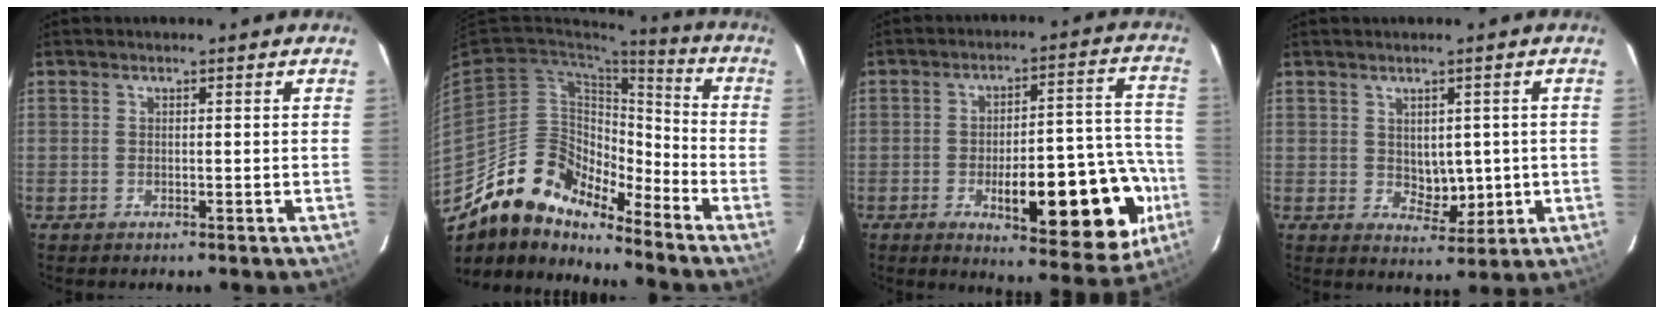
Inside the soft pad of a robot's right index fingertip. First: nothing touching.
{"total": 14.8, "force": [-12.5, 5.6, 5.4], "torque": [-0.091, 0.049, -0.226]}
{"total": 19.6, "force": [-6.6, 5.9, 17.5], "torque": [-0.163, 0.027, -0.071]}
{"total": 4.9, "force": [0.0, 3.2, 3.8], "torque": [-0.046, -0.002, 0.015]}